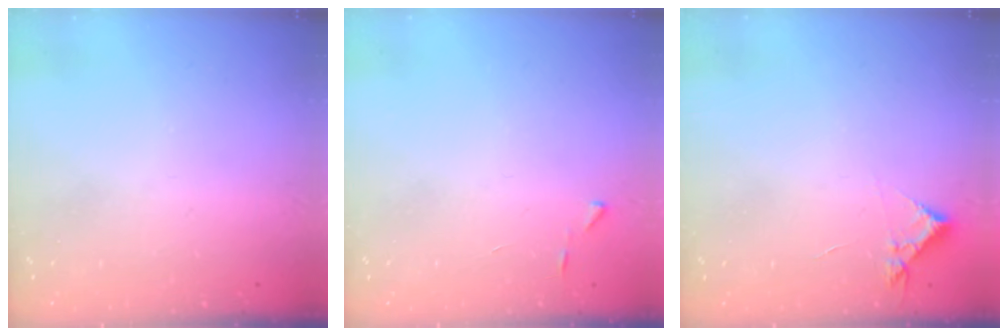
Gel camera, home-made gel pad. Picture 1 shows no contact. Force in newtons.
{"total": 2.7, "press": 2.7, "slide": 0.3}
{"total": 4.1, "press": 4.1, "slide": 0.5}